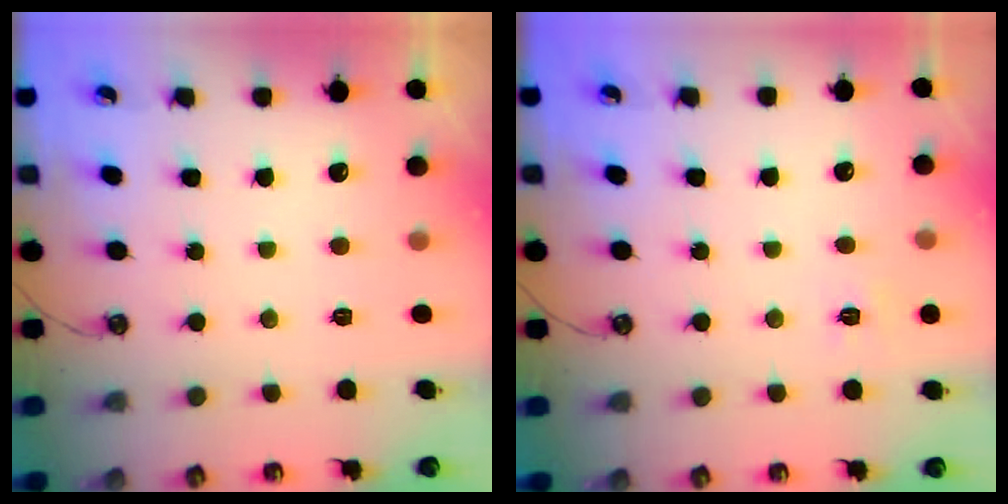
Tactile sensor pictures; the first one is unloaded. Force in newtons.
{"total": 4.4, "press": 4.3, "slide": 0.5}